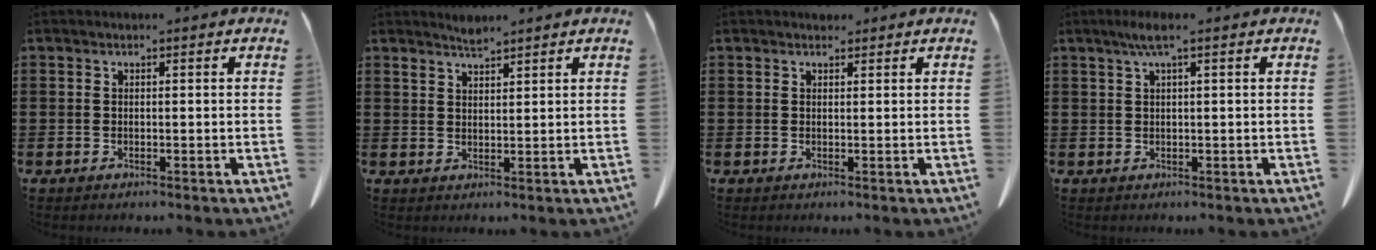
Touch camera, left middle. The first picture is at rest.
{"total": 2.2, "force": [2.1, 0.2, 0.6], "torque": [-0.017, -0.002, 0.040]}
{"total": 1.0, "force": [0.9, 0.5, 0.1], "torque": [0.003, -0.002, 0.017]}
{"total": 2.5, "force": [1.0, 0.1, 2.3], "torque": [-0.047, 0.002, 0.017]}